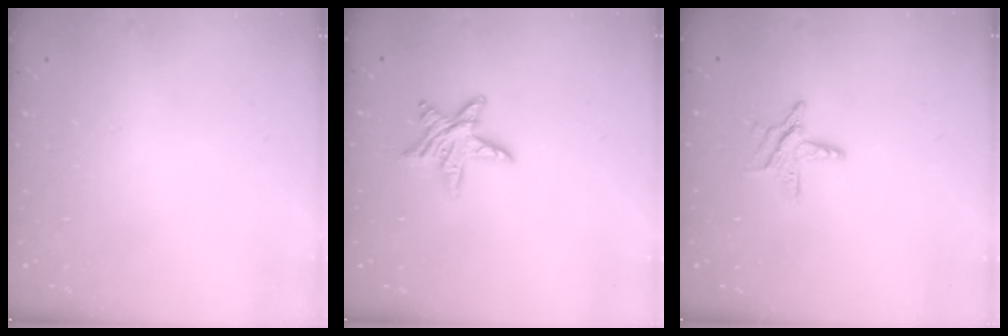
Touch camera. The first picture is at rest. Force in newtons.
{"total": 8.9, "press": 8.9, "slide": 0.5}
{"total": 6.7, "press": 6.7, "slide": 0.3}